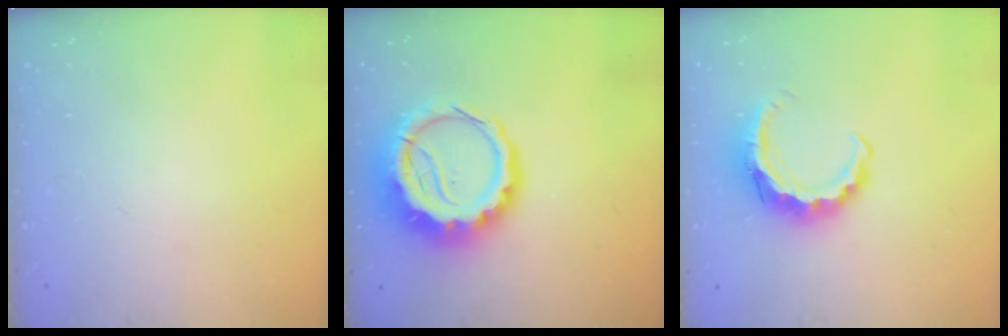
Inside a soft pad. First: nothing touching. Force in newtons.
{"total": 13.8, "press": 13.4, "slide": 3.0}
{"total": 8.8, "press": 8.7, "slide": 1.3}